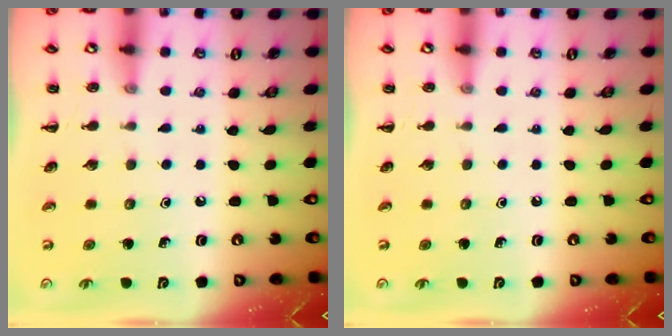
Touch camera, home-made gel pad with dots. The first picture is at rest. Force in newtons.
{"total": 0.0}